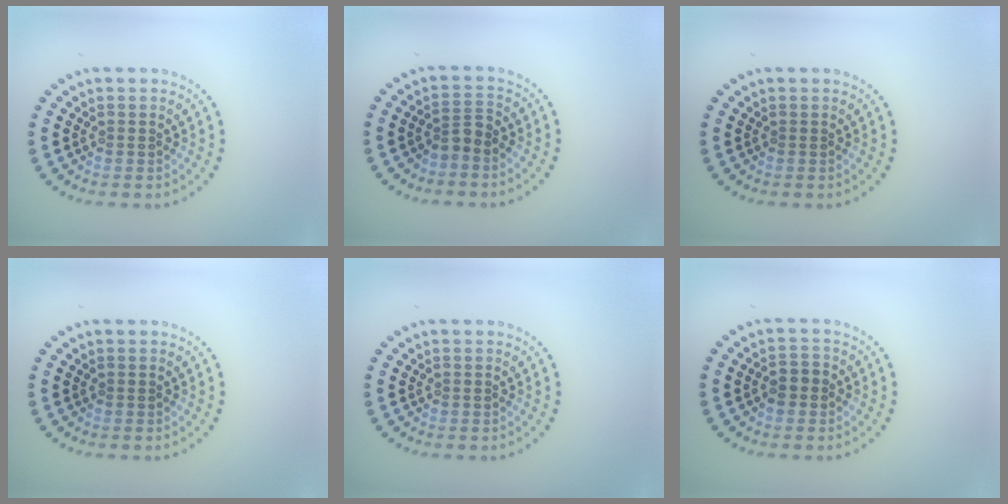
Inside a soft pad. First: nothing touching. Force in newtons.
{"total": 1.8, "press": 1.4, "slide": 1.1}
{"total": 0.0}
{"total": 0.0}
{"total": 0.0}
{"total": 1.9, "press": 1.8, "slide": 0.7}